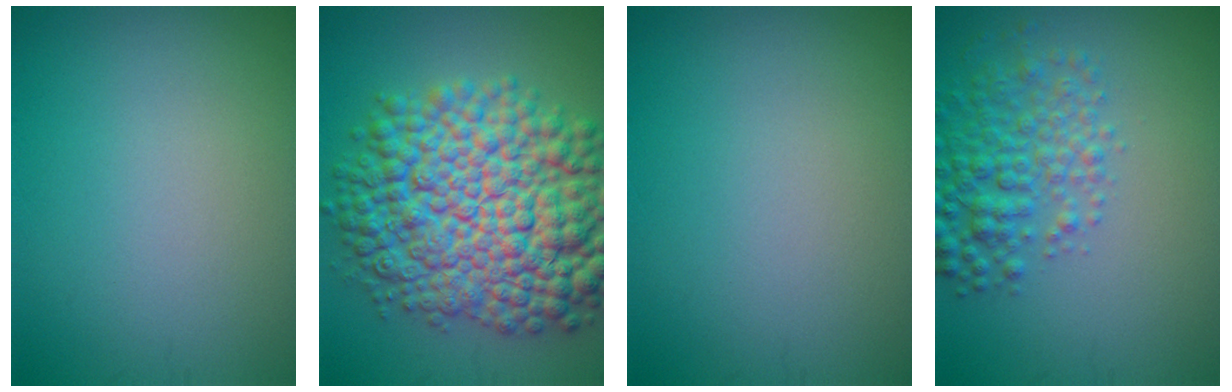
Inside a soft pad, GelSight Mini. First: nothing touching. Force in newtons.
{"total": 14.3, "press": 14.3, "slide": 0.3}
{"total": 0.0}
{"total": 4.5, "press": 4.5, "slide": 0.1}